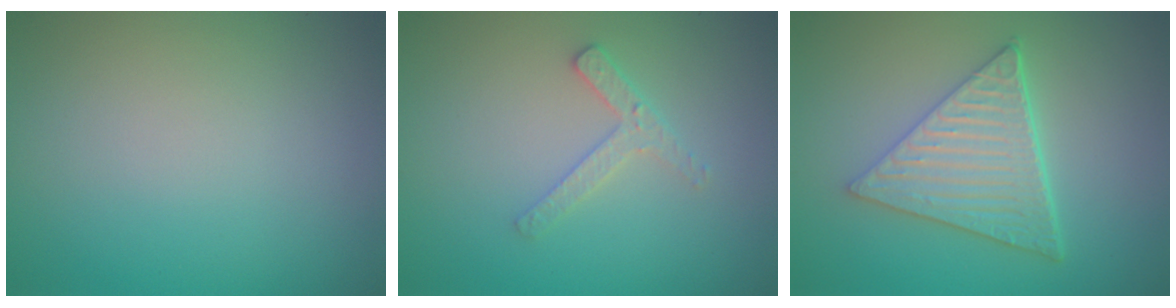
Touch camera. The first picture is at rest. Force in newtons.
{"total": 1.9, "press": 1.8, "slide": 0.4}
{"total": 6.1, "press": 4.6, "slide": 4.0}